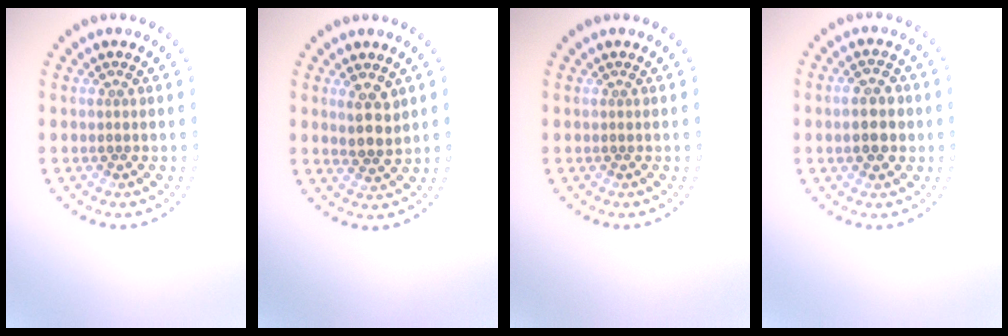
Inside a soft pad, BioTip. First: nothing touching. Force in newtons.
{"total": 2.5, "press": 2.3, "slide": 0.9}
{"total": 0.0}
{"total": 3.9, "press": 3.9, "slide": 0.2}